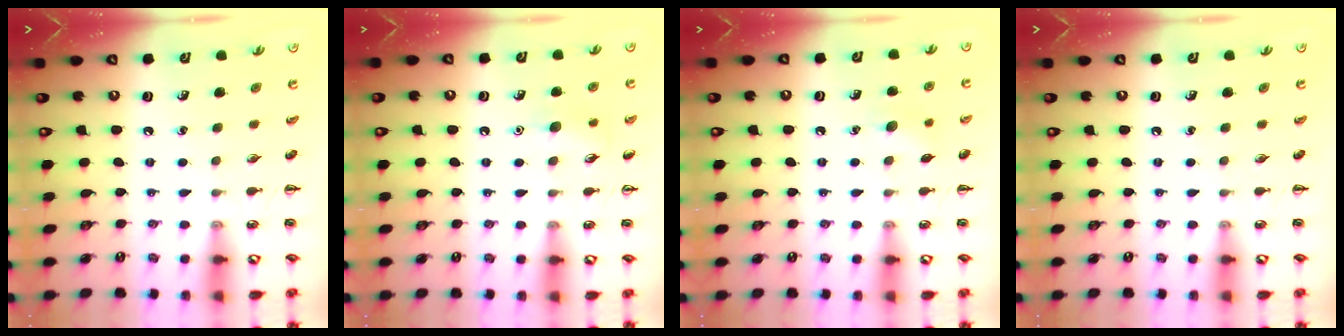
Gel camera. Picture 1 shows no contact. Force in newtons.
{"total": 7.0, "press": 6.8, "slide": 1.6}
{"total": 7.1, "press": 6.9, "slide": 1.9}
{"total": 0.0}